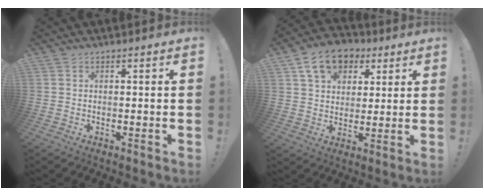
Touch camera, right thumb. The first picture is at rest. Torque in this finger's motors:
{"motor_torque": [-0.04, 1.16, 0.44, -0.16, 0.36]}